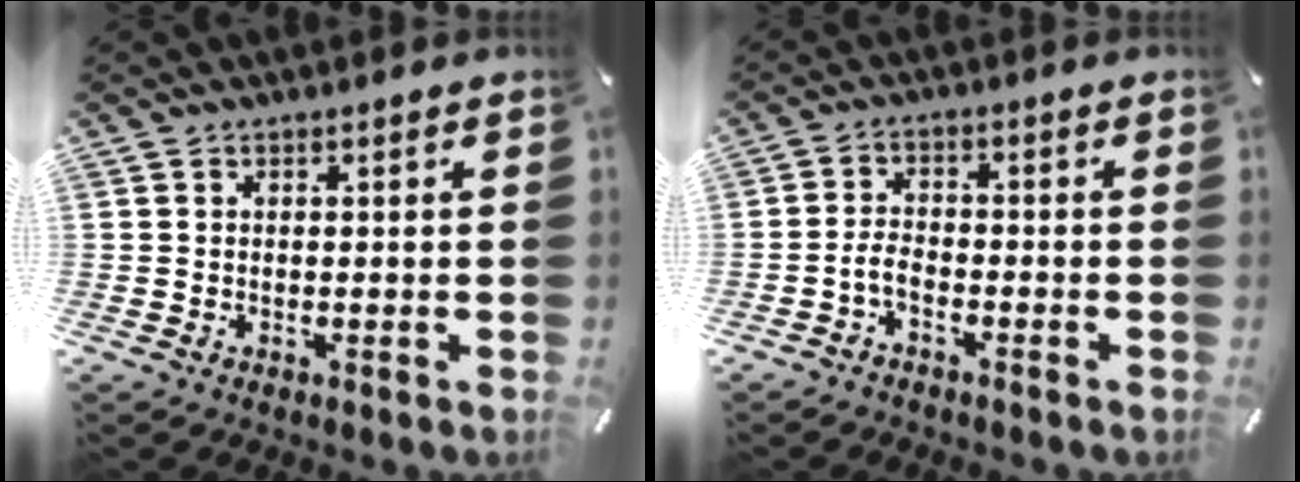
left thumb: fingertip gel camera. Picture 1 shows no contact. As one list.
[{"total": 3.7, "force": [-2.3, 2.0, 2.2], "torque": [-0.060, 0.007, -0.047]}]